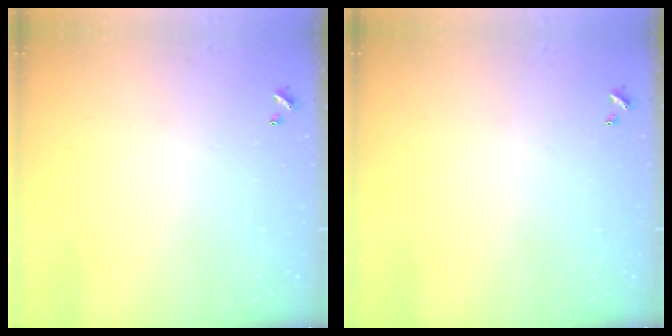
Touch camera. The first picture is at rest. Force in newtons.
{"total": 0.0}